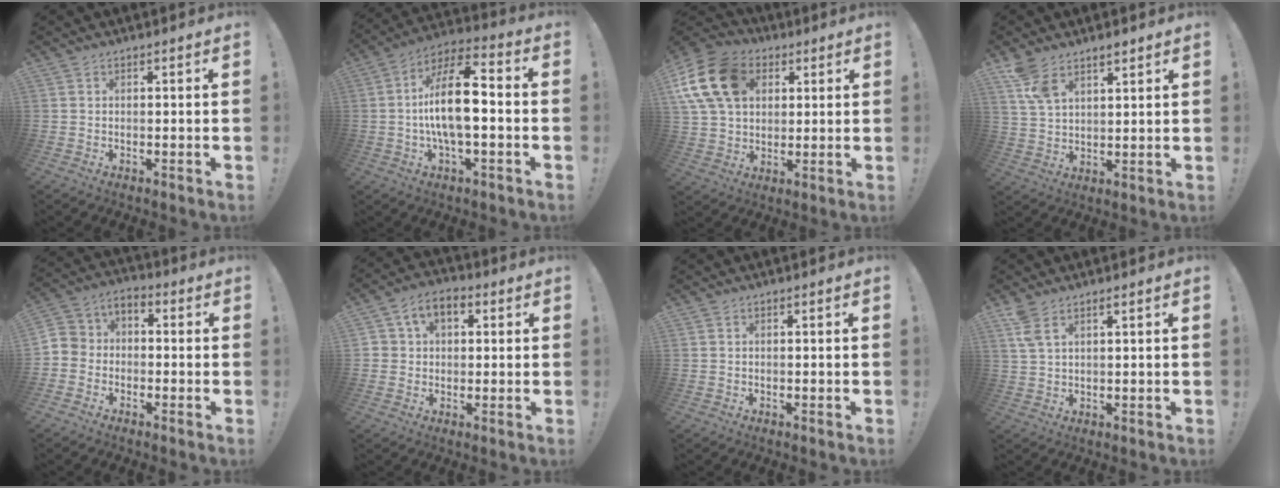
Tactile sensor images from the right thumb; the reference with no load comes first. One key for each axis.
{"total": 15.5, "fx": -1.4, "fy": 6.1, "fz": 14.2, "tx": -0.259, "ty": 0.005, "tz": -0.030}
{"total": 17.9, "fx": 6.1, "fy": 13.3, "fz": 10.3, "tx": -0.191, "ty": -0.012, "tz": 0.120}
{"total": 7.5, "fx": 5.5, "fy": 3.3, "fz": 4.0, "tx": -0.066, "ty": -0.026, "tz": 0.103}
{"total": 6.1, "fx": -4.2, "fy": 4.2, "fz": 1.5, "tx": -0.034, "ty": 0.031, "tz": -0.079}
{"total": 7.1, "fx": 2.2, "fy": 5.2, "fz": 4.4, "tx": -0.077, "ty": 0.004, "tz": 0.042}
{"total": 0.0}
{"total": 5.1, "fx": 3.1, "fy": 1.4, "fz": 3.8, "tx": -0.067, "ty": -0.012, "tz": 0.058}